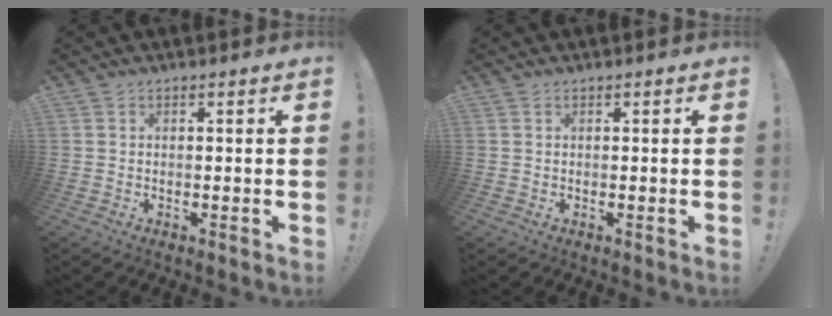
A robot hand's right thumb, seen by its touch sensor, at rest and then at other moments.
{"total": 0.0}